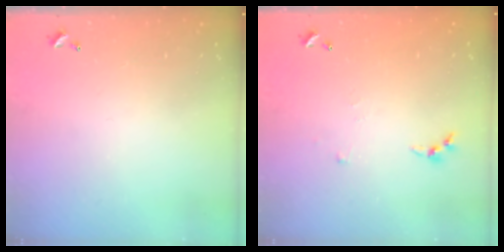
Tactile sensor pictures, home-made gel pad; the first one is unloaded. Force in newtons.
{"total": 3.7, "press": 3.7, "slide": 0.5}